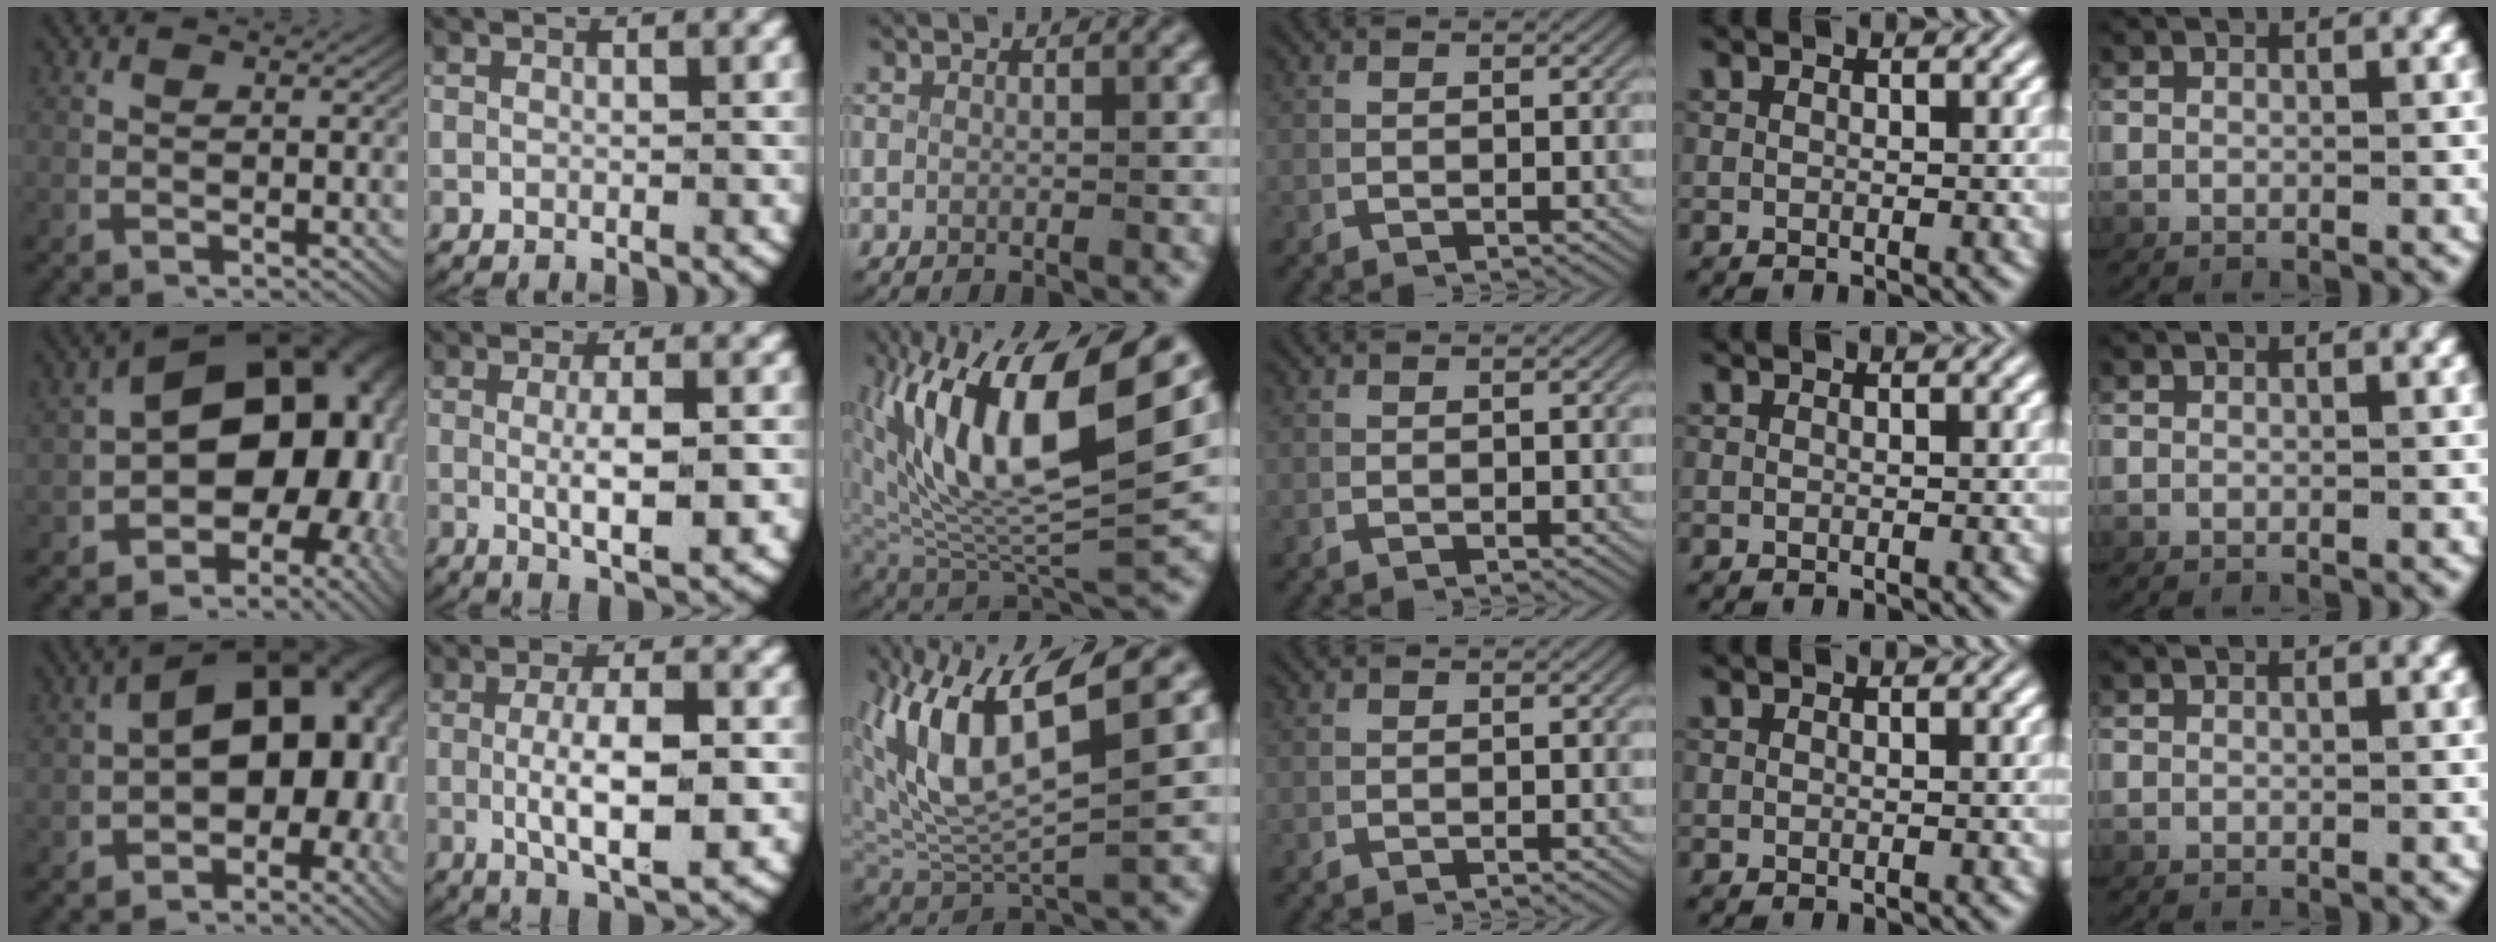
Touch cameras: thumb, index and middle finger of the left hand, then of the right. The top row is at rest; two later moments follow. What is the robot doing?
{"motion": "lift_and_place", "object": "ribbon"}